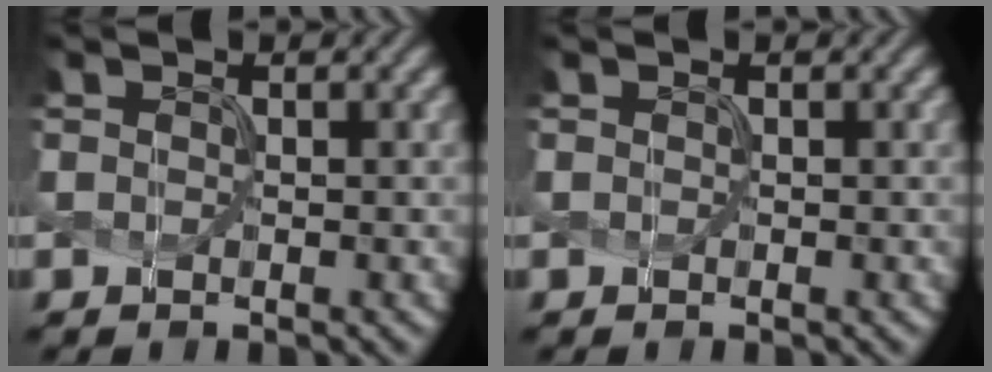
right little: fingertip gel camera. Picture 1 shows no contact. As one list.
[{"total": 0.0}]